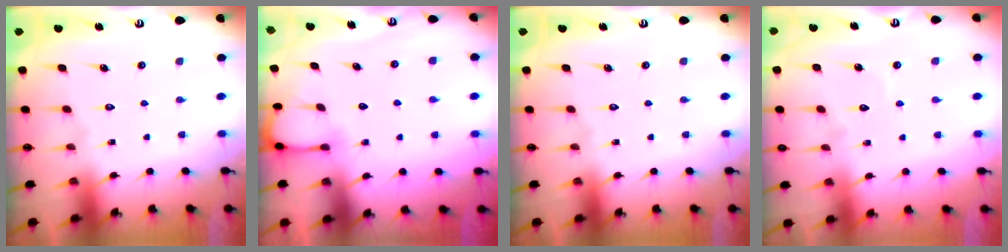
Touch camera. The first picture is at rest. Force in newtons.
{"total": 2.6, "press": 2.6, "slide": 0.3}
{"total": 0.0}
{"total": 3.1, "press": 3.1, "slide": 0.3}